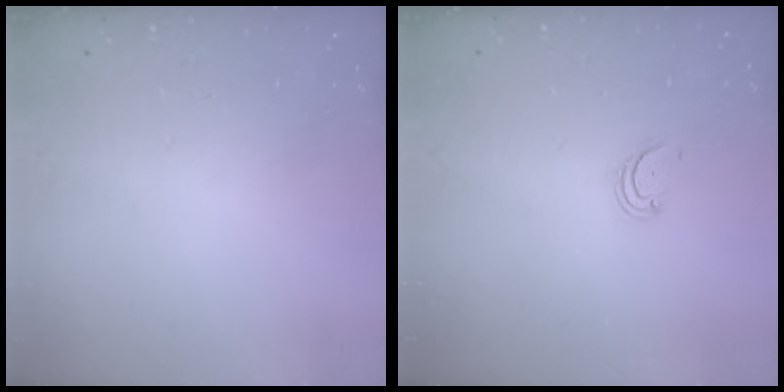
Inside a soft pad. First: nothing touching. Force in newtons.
{"total": 2.6, "press": 2.5, "slide": 0.5}